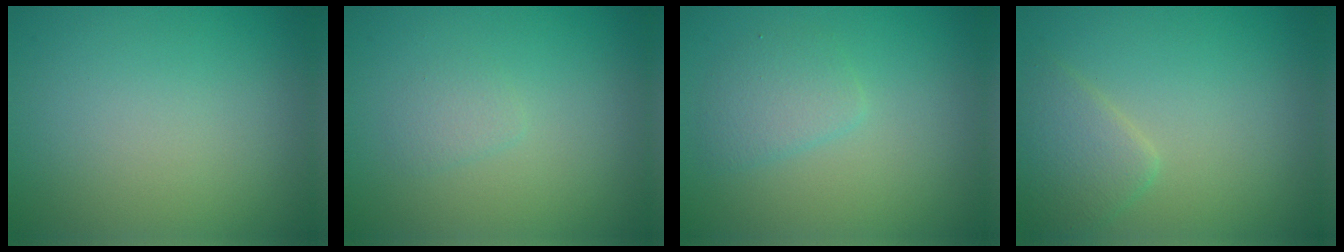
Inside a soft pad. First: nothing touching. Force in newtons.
{"total": 1.0, "press": 1.0, "slide": 0.1}
{"total": 2.0, "press": 2.0, "slide": 0.0}
{"total": 2.8, "press": 2.8, "slide": 0.1}